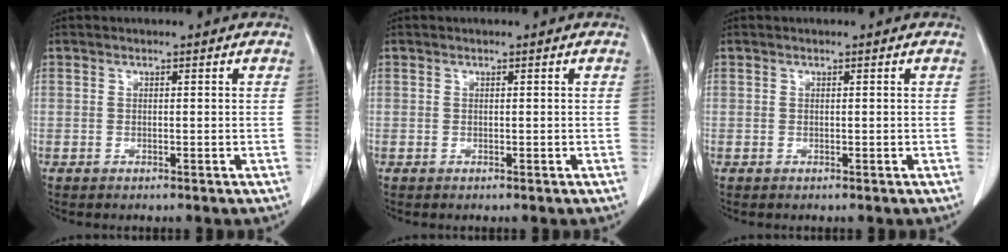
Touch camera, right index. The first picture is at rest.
{"total": 0.0}
{"total": 0.0}